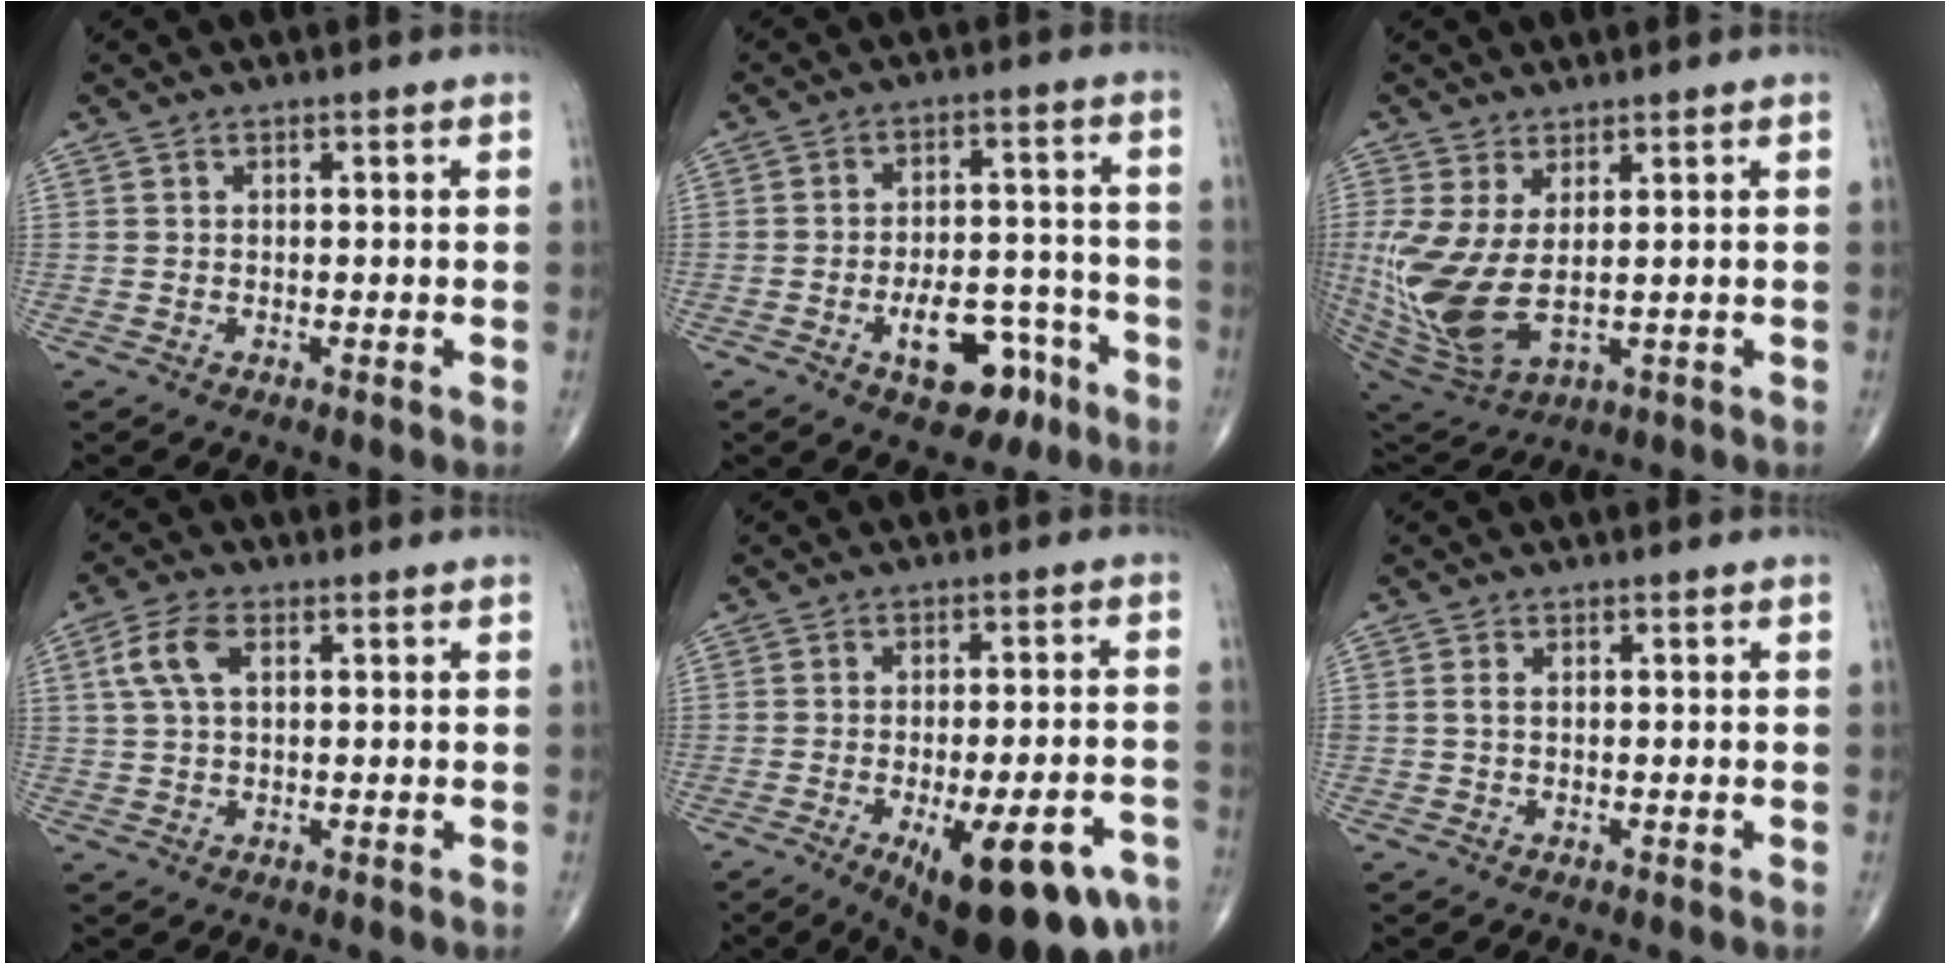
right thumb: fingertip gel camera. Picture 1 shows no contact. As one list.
[{"total": 10.9, "force": [-5.4, 5.9, 7.5], "torque": [-0.088, 0.044, -0.075]}, {"total": 13.6, "force": [0.8, 6.6, 11.9], "torque": [-0.275, -0.025, 0.037]}, {"total": 5.9, "force": [1.8, 3.1, 4.7], "torque": [-0.107, 0.013, 0.035]}, {"total": 19.2, "force": [-9.8, 6.4, 15.3], "torque": [-0.154, 0.028, -0.126]}, {"total": 0.9, "force": [0.1, 0.6, 0.7], "torque": [-0.017, 0.004, 0.003]}]